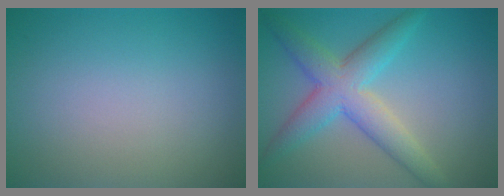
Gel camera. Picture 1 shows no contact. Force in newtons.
{"total": 5.5, "press": 5.5, "slide": 0.2}